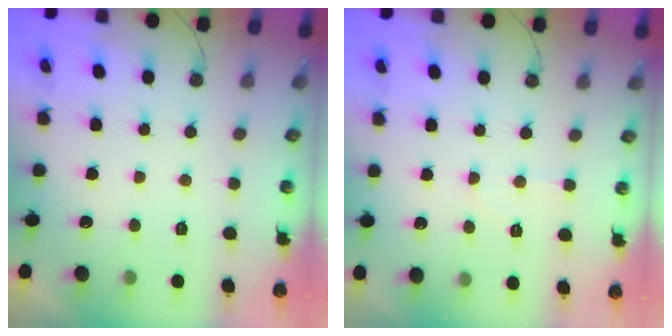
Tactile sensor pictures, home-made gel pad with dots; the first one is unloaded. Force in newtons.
{"total": 4.4, "press": 4.4, "slide": 0.7}